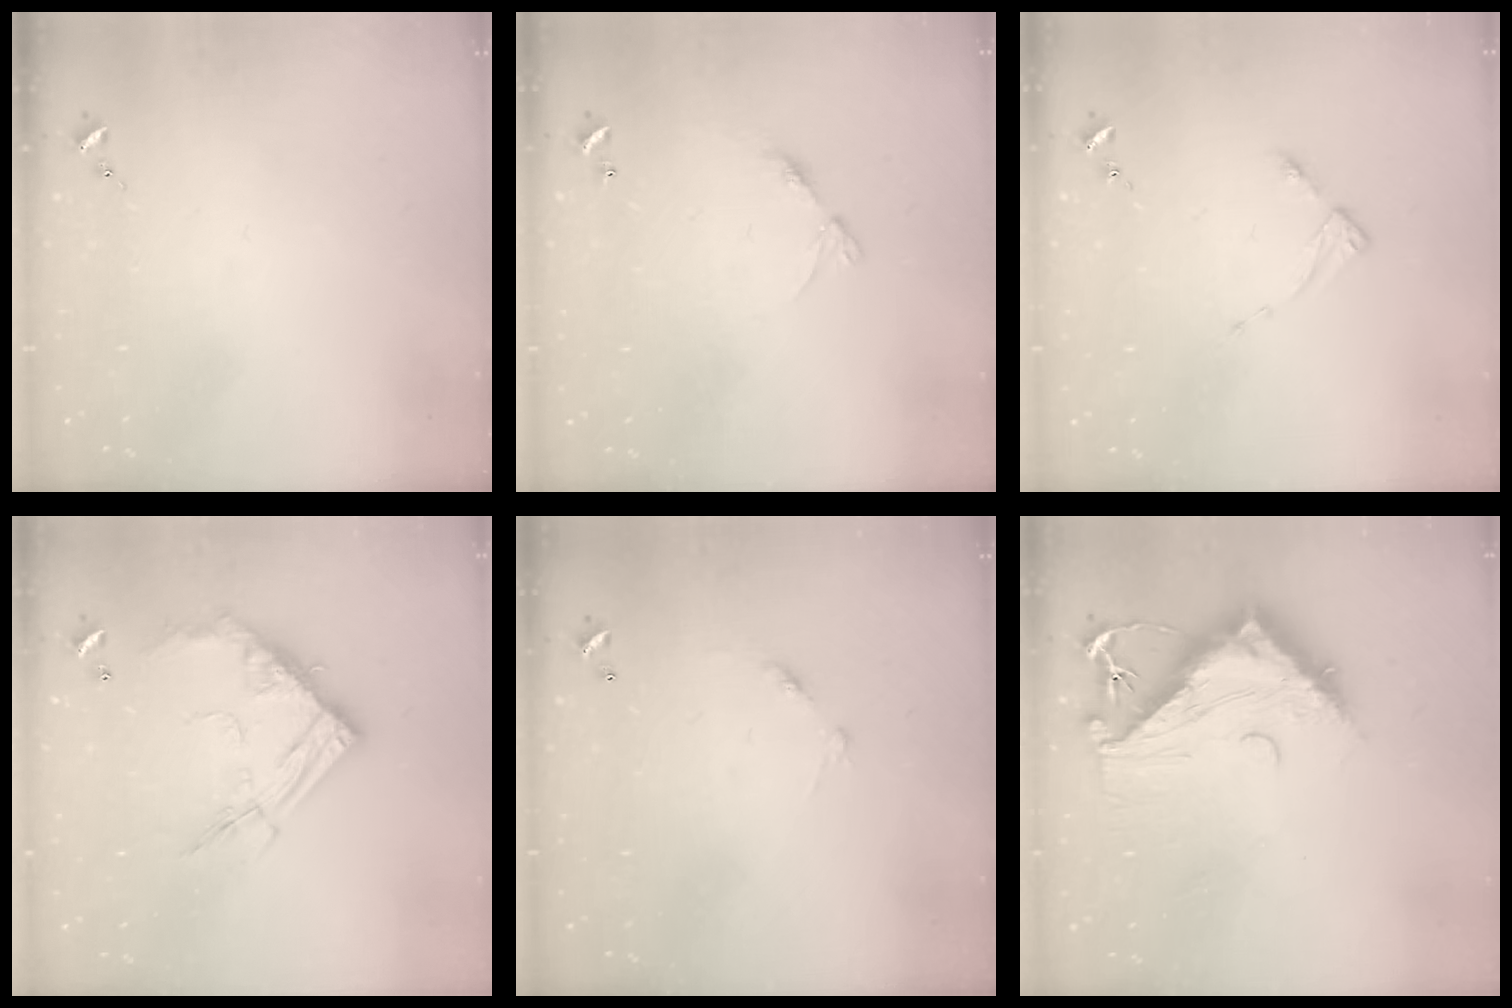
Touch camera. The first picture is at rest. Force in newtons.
{"total": 6.4, "press": 6.4, "slide": 0.5}
{"total": 3.7, "press": 3.6, "slide": 0.4}
{"total": 17.2, "press": 17.1, "slide": 1.4}
{"total": 7.0, "press": 7.0, "slide": 0.5}
{"total": 15.4, "press": 15.3, "slide": 1.6}